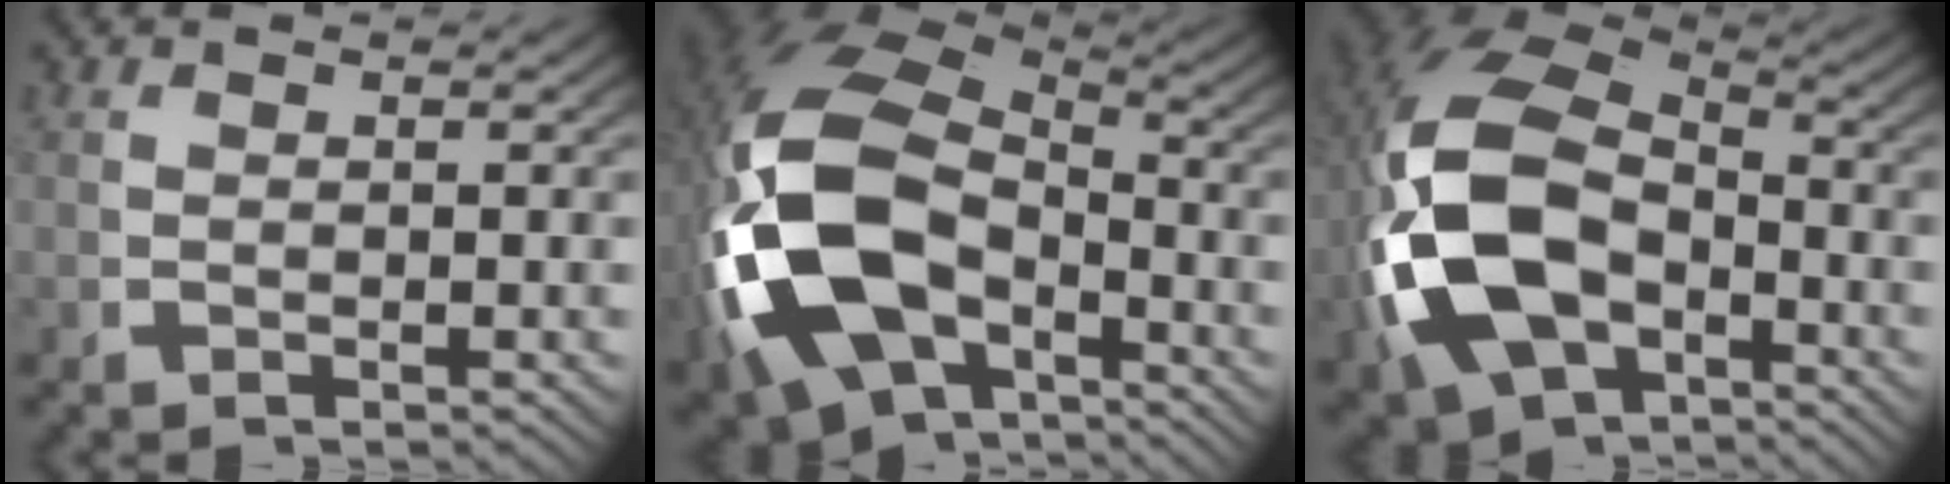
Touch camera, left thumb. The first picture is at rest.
{"total": 18.1, "force": [-2.7, 12.5, 12.8], "torque": [-0.331, -0.070, -0.013]}
{"total": 15.9, "force": [-2.3, 11.3, 10.9], "torque": [-0.278, -0.054, -0.015]}